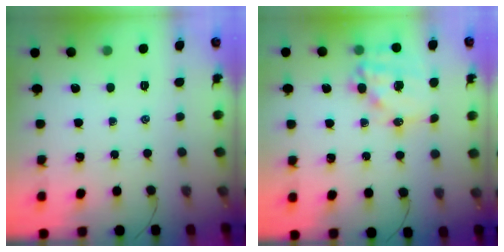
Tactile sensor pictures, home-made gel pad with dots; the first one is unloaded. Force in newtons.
{"total": 14.0, "press": 13.8, "slide": 2.8}